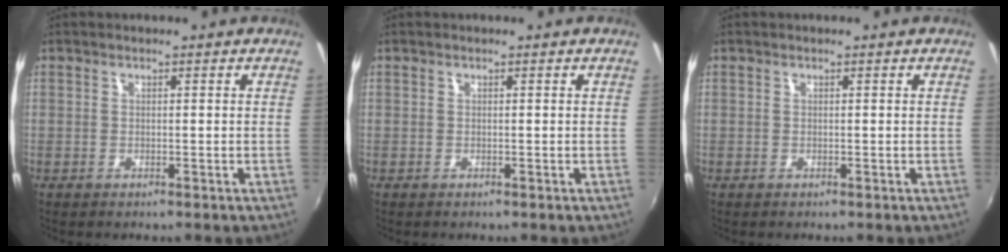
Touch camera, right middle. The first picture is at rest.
{"total": 0.0}
{"total": 0.0}